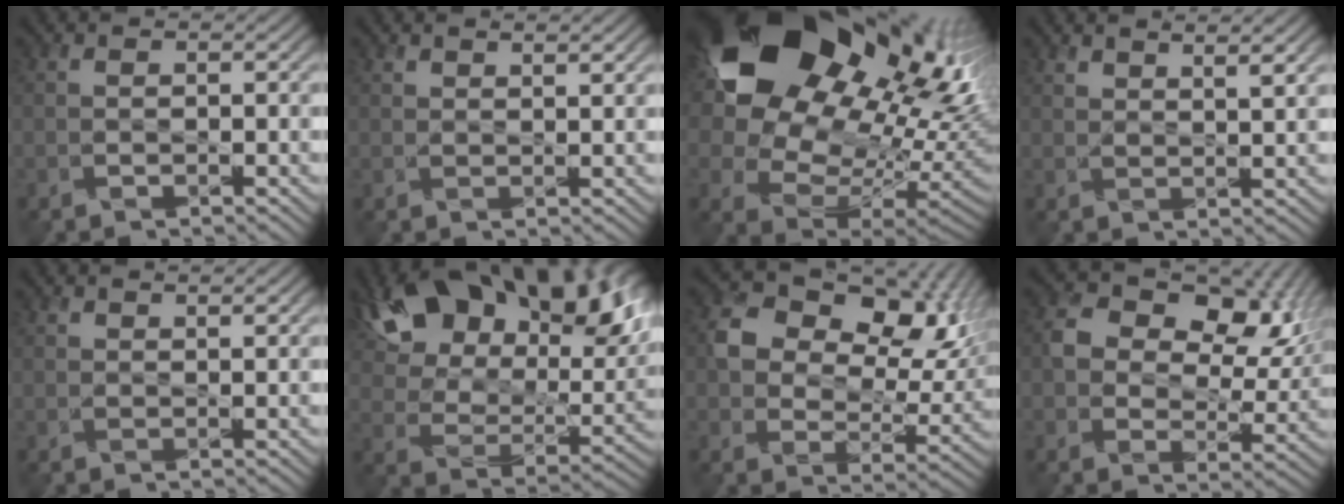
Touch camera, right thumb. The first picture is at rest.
{"total": 1.5, "force": [1.5, 0.0, 0.4], "torque": [-0.012, 0.000, 0.027]}
{"total": 22.6, "force": [9.2, 15.4, 13.7], "torque": [-0.294, -0.002, 0.188]}
{"total": 3.0, "force": [2.5, 0.2, 1.5], "torque": [-0.021, 0.000, 0.044]}
{"total": 1.2, "force": [1.2, 0.0, 0.2], "torque": [-0.010, -0.001, 0.022]}
{"total": 19.2, "force": [11.3, 10.9, 11.1], "torque": [-0.231, 0.026, 0.206]}
{"total": 12.6, "force": [4.6, 8.7, 7.9], "torque": [-0.135, -0.002, 0.076]}
{"total": 11.2, "force": [3.7, 7.8, 7.1], "torque": [-0.118, -0.005, 0.056]}